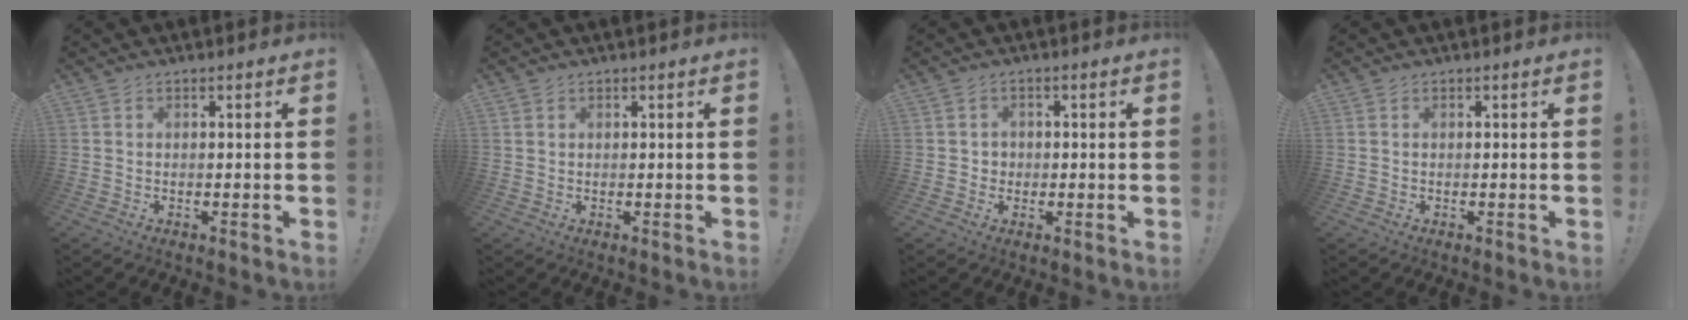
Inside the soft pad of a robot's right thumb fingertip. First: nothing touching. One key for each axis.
{"total": 0.8, "fx": 0.5, "fy": 0.6, "fz": 0.2, "tx": 0.003, "ty": -0.003, "tz": 0.009}
{"total": 2.4, "fx": -0.2, "fy": 2.3, "fz": 0.7, "tx": -0.011, "ty": 0.000, "tz": -0.005}
{"total": 0.0}